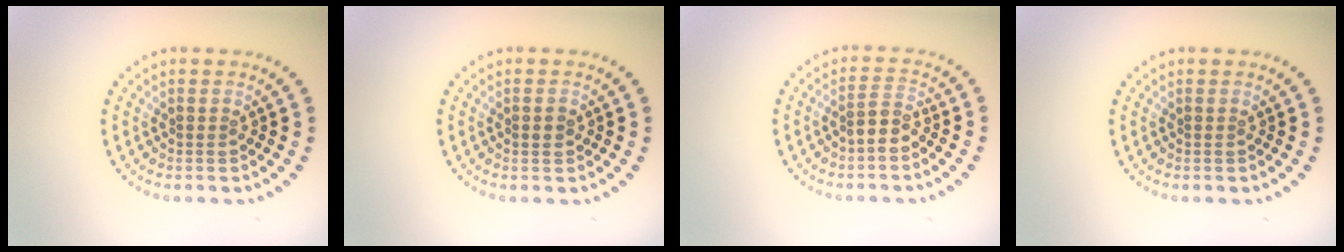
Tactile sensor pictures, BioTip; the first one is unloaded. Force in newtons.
{"total": 1.2, "press": 1.1, "slide": 0.2}
{"total": 1.9, "press": 1.6, "slide": 1.1}
{"total": 0.0}